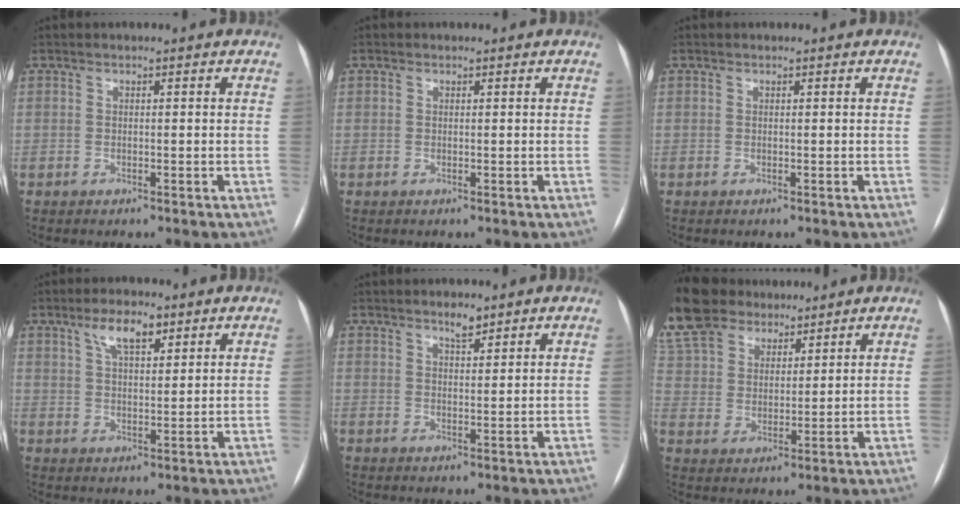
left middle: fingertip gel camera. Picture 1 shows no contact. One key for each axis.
{"total": 1.0, "fx": -0.2, "fy": -0.6, "fz": -0.8, "tx": 0.017, "ty": 0.001, "tz": -0.003}
{"total": 1.2, "fx": -0.3, "fy": -0.8, "fz": -0.9, "tx": 0.017, "ty": 0.001, "tz": -0.003}
{"total": 5.6, "fx": 3.4, "fy": 1.8, "fz": 4.0, "tx": -0.078, "ty": 0.008, "tz": 0.061}
{"total": 2.2, "fx": 1.9, "fy": 0.7, "fz": 0.9, "tx": -0.017, "ty": -0.003, "tz": 0.032}
{"total": 15.3, "fx": 12.5, "fy": 7.3, "fz": 5.0, "tx": -0.127, "ty": 0.040, "tz": 0.237}